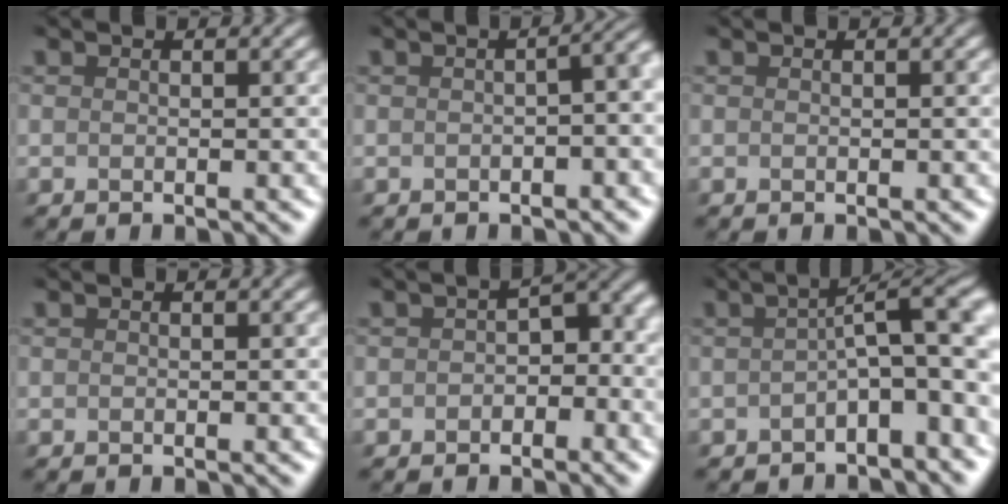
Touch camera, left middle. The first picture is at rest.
{"total": 4.5, "force": [-1.5, 2.0, 3.7], "torque": [-0.019, 0.003, -0.020]}
{"total": 0.0}
{"total": 0.0}
{"total": 3.2, "force": [-1.4, 2.0, 2.1], "torque": [-0.014, 0.011, -0.032]}
{"total": 5.8, "force": [-1.8, 1.5, 5.3], "torque": [-0.065, 0.021, -0.040]}